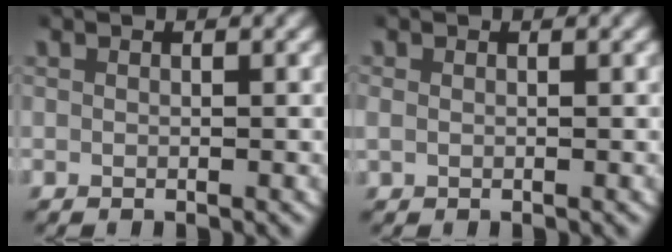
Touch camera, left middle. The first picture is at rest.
{"total": 0.9, "force": [0.0, 0.8, 0.5], "torque": [-0.014, -0.001, 0.004]}